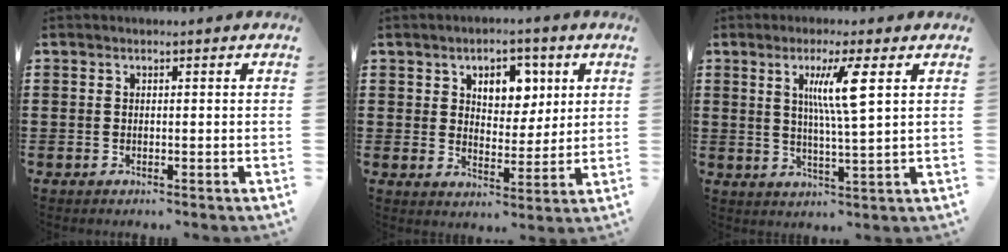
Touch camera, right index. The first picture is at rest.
{"total": 6.1, "force": [2.8, 4.1, 3.5], "torque": [-0.062, 0.006, 0.042]}
{"total": 7.3, "force": [2.4, 0.4, 6.9], "torque": [-0.140, 0.000, 0.035]}